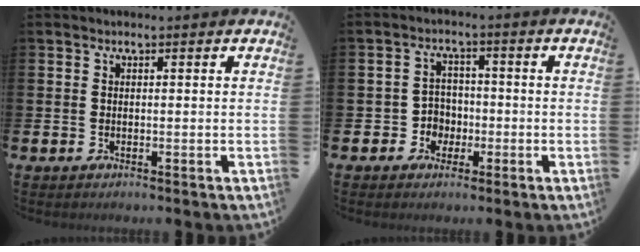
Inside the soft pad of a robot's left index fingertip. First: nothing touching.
{"total": 3.4, "force": [-1.3, 3.2, 0.5], "torque": [-0.023, 0.003, -0.032]}